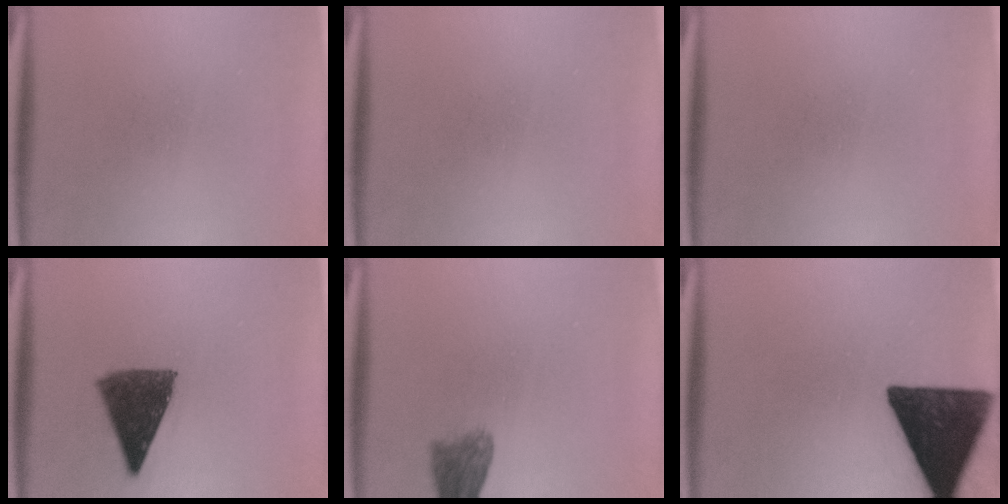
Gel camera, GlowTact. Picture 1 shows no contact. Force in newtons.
{"total": 0.0}
{"total": 0.0}
{"total": 10.4}
{"total": 4.1}
{"total": 16.8}